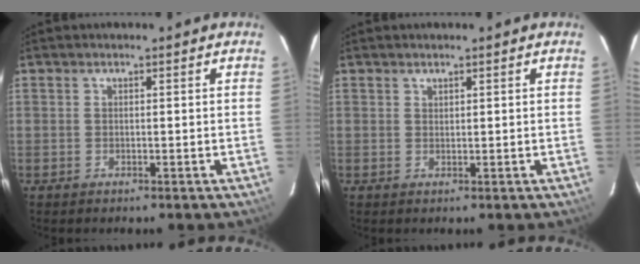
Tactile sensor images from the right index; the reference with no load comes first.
{"total": 0.6, "force": [0.6, 0.2, 0.0], "torque": [0.000, 0.001, 0.012]}